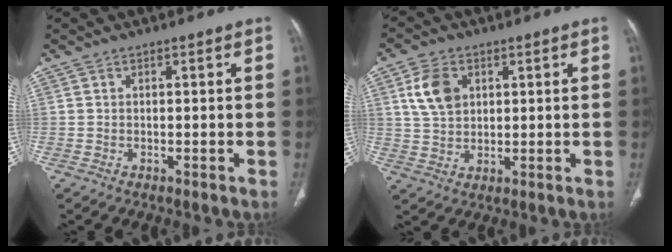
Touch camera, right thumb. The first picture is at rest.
{"total": 7.5, "force": [2.6, 5.2, 4.7], "torque": [-0.078, -0.007, 0.052]}